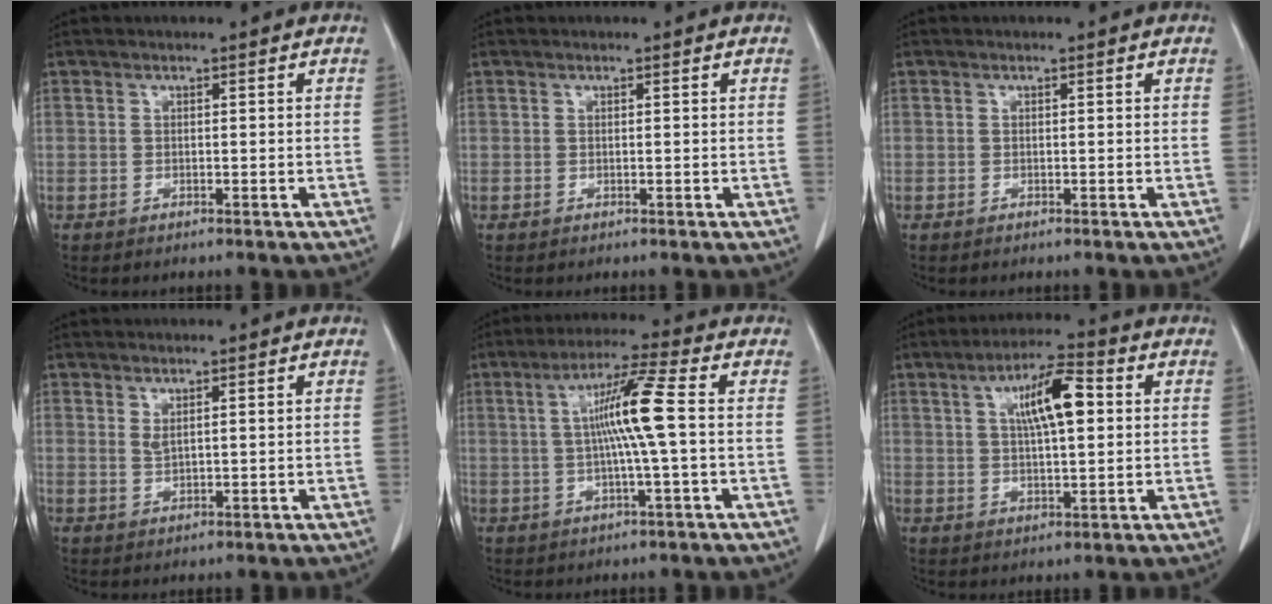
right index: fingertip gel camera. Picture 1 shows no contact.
{"total": 0.0}
{"total": 0.0}
{"total": 1.6, "force": [0.9, 0.3, 1.2], "torque": [-0.028, 0.000, 0.024]}
{"total": 8.8, "force": [0.5, -0.9, 8.8], "torque": [-0.161, 0.006, 0.007]}
{"total": 9.2, "force": [2.4, 2.2, 8.6], "torque": [-0.149, 0.018, 0.039]}